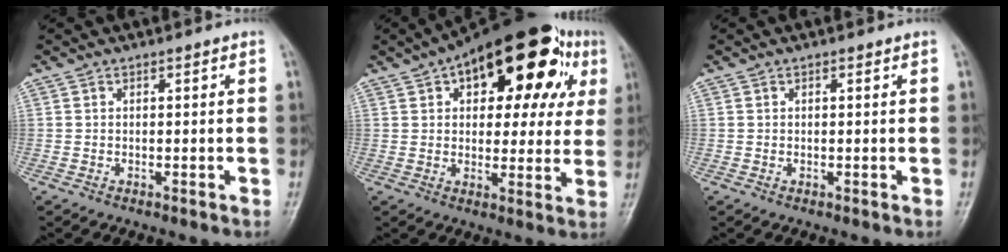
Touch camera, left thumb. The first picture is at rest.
{"total": 24.4, "force": [10.0, 12.1, 18.6], "torque": [-0.225, 0.021, 0.136]}
{"total": 0.0}